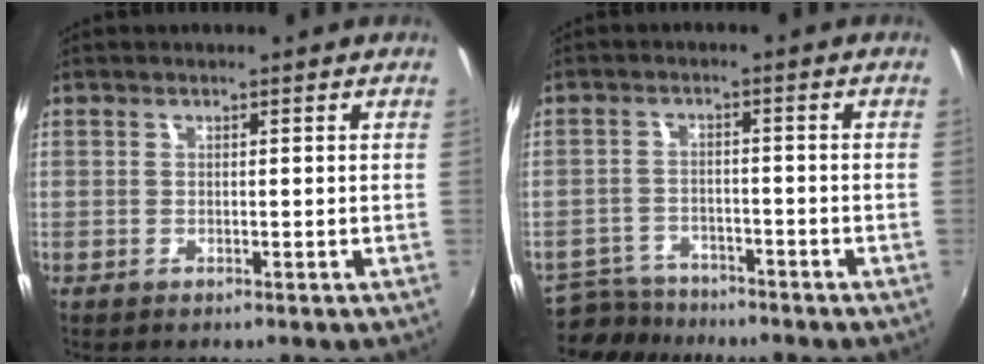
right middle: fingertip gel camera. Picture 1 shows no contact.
{"total": 7.0, "force": [-6.4, 2.6, 1.1], "torque": [-0.042, -0.001, -0.109]}